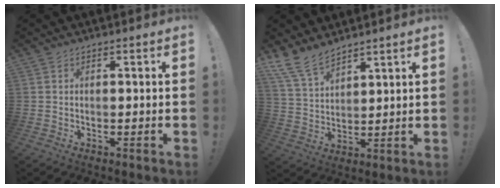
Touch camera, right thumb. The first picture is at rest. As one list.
[{"total": 9.8, "force": [8.3, 3.8, 3.6], "torque": [-0.086, -0.048, 0.165]}]